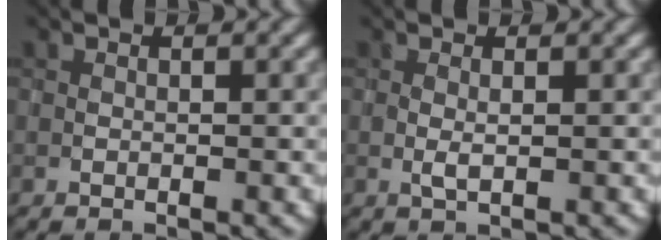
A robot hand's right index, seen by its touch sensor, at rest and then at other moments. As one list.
[{"total": 1.0, "force": [0.0, 0.3, 1.0], "torque": [-0.022, -0.001, 0.001]}]